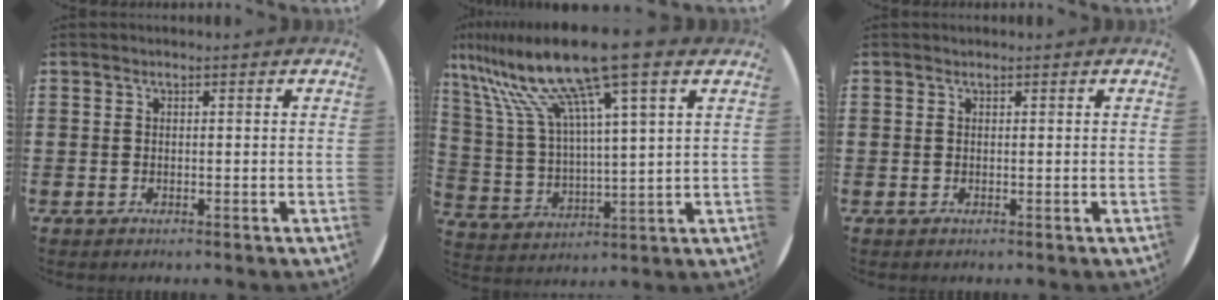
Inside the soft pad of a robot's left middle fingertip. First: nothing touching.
{"total": 15.6, "force": [11.0, 1.5, 11.0], "torque": [-0.257, -0.041, 0.184]}
{"total": 0.0}